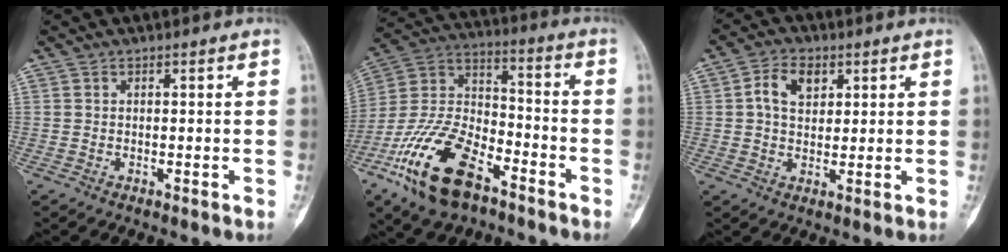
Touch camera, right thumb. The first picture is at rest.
{"total": 19.7, "force": [-10.9, 9.7, 13.3], "torque": [-0.250, 0.060, -0.205]}
{"total": 6.6, "force": [2.2, 4.4, 4.4], "torque": [-0.061, 0.000, 0.037]}